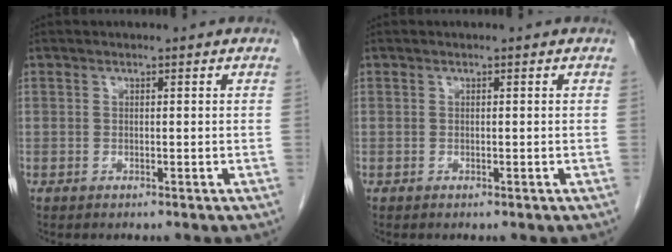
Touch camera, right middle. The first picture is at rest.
{"total": 0.0}